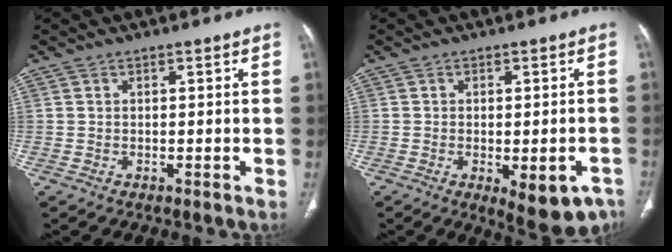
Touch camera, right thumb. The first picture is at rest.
{"total": 10.1, "force": [-4.7, 4.5, 7.8], "torque": [-0.078, 0.012, -0.050]}